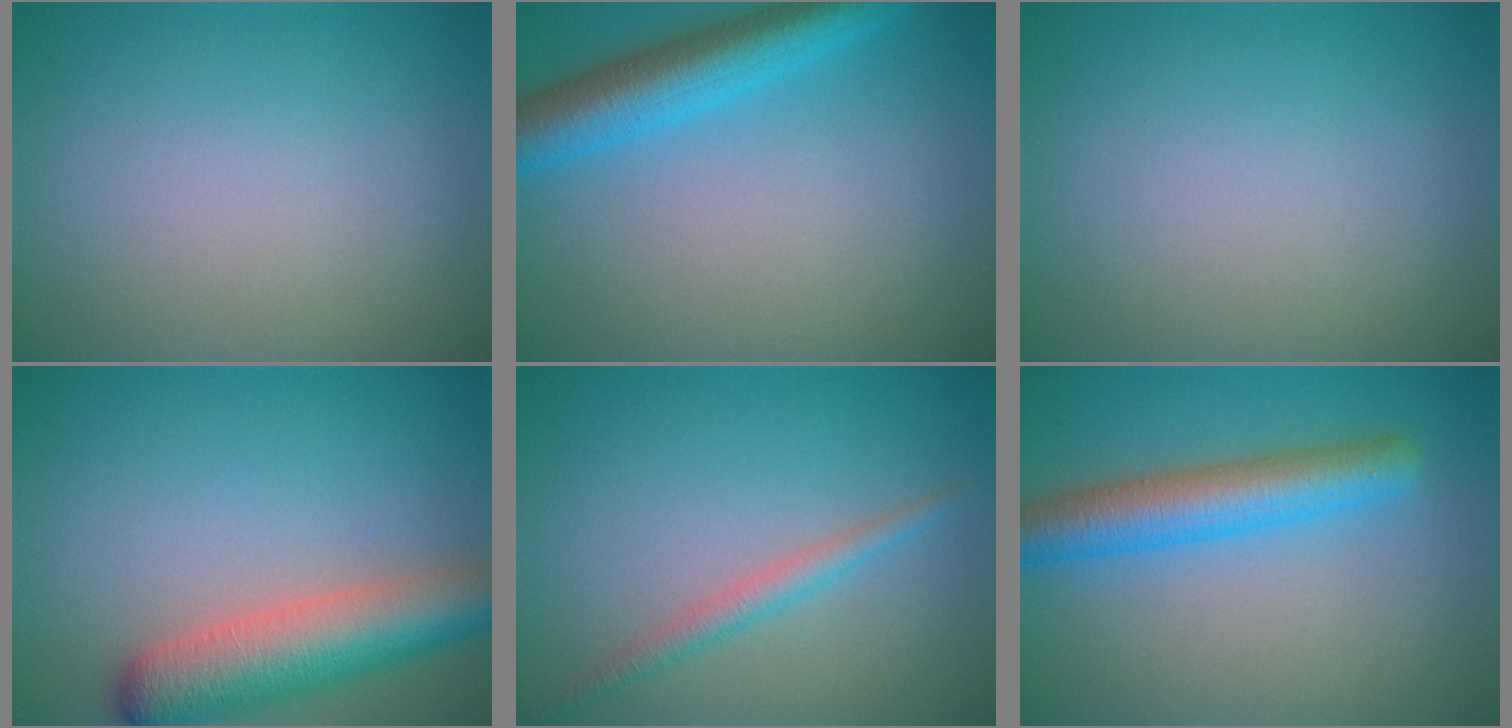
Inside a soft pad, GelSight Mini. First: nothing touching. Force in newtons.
{"total": 5.8, "press": 5.8, "slide": 0.3}
{"total": 0.0}
{"total": 7.0, "press": 7.0, "slide": 0.4}
{"total": 2.0, "press": 2.0, "slide": 0.1}
{"total": 5.5, "press": 5.5, "slide": 0.2}